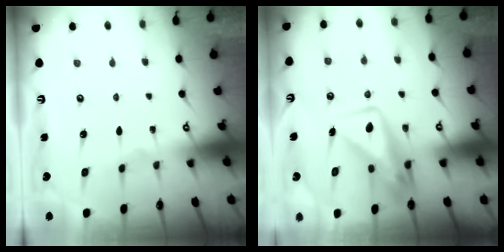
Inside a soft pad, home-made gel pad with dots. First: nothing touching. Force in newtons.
{"total": 8.5, "press": 8.5, "slide": 0.8}